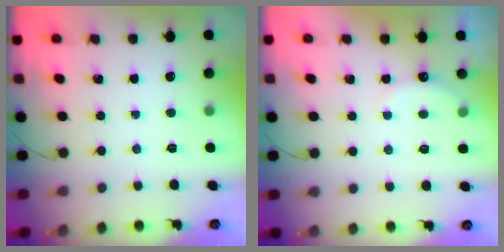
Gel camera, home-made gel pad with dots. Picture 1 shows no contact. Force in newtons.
{"total": 6.1, "press": 6.0, "slide": 1.2}